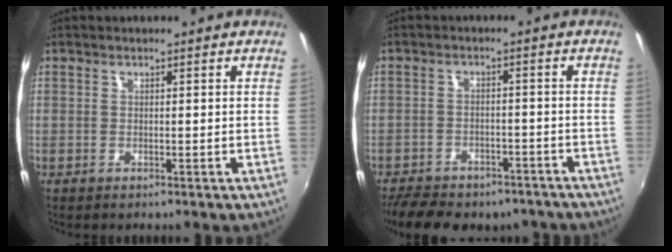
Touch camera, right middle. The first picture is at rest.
{"total": 16.7, "force": [-13.1, 7.3, 7.2], "torque": [-0.163, -0.011, -0.176]}